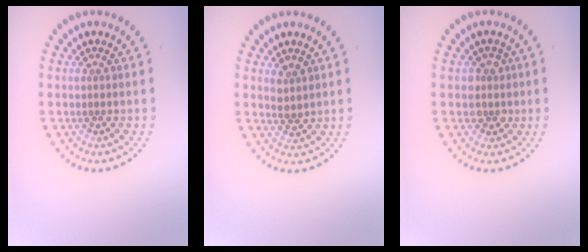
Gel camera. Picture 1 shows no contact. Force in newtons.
{"total": 1.7, "press": 1.4, "slide": 1.0}
{"total": 1.7, "press": 1.5, "slide": 0.8}